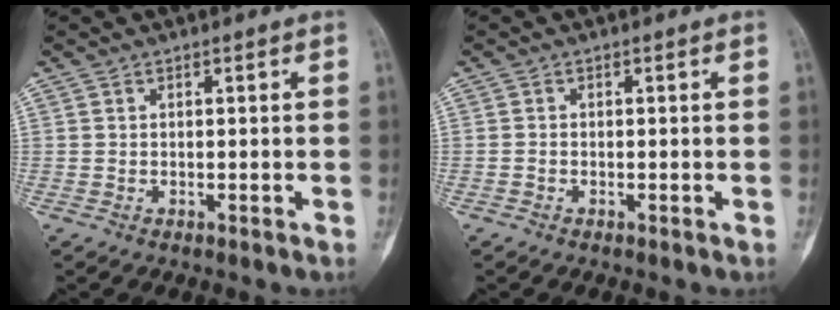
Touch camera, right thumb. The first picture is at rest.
{"total": 0.6, "force": [-0.3, 0.4, 0.2], "torque": [-0.004, 0.002, -0.009]}